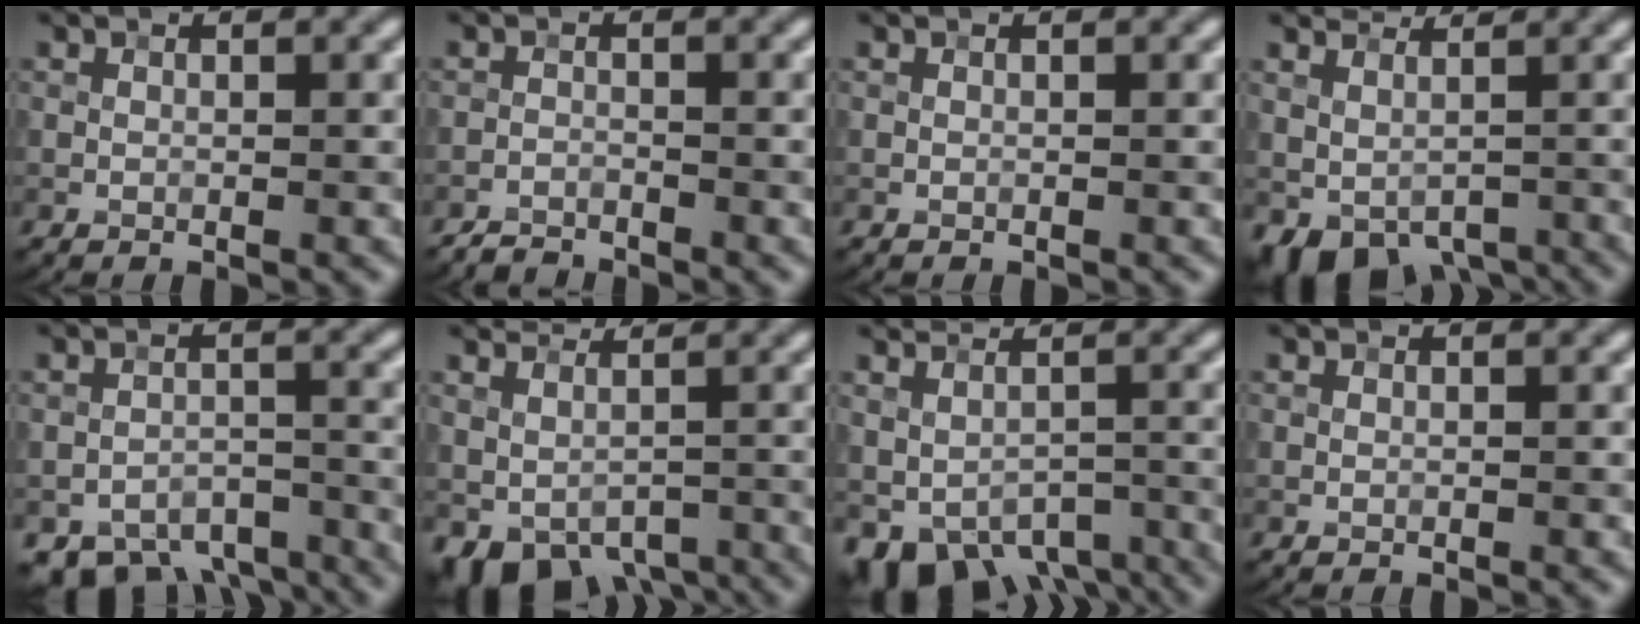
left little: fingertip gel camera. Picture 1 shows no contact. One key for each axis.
{"total": 1.6, "fx": -1.6, "fy": 0.1, "fz": -0.1, "tx": 0.001, "ty": 0.006, "tz": -0.034}
{"total": 0.0}
{"total": 5.0, "fx": -0.2, "fy": 4.2, "fz": 2.7, "tx": -0.024, "ty": -0.004, "tz": 0.009}
{"total": 8.1, "fx": -6.8, "fy": 3.7, "fz": 2.6, "tx": -0.026, "ty": -0.007, "tz": -0.097}
{"total": 5.7, "fx": -1.4, "fy": 4.7, "fz": 2.9, "tx": -0.025, "ty": -0.006, "tz": -0.010}
{"total": 7.4, "fx": -3.6, "fy": 5.2, "fz": 3.9, "tx": -0.055, "ty": -0.002, "tz": -0.048}
{"total": 0.0}